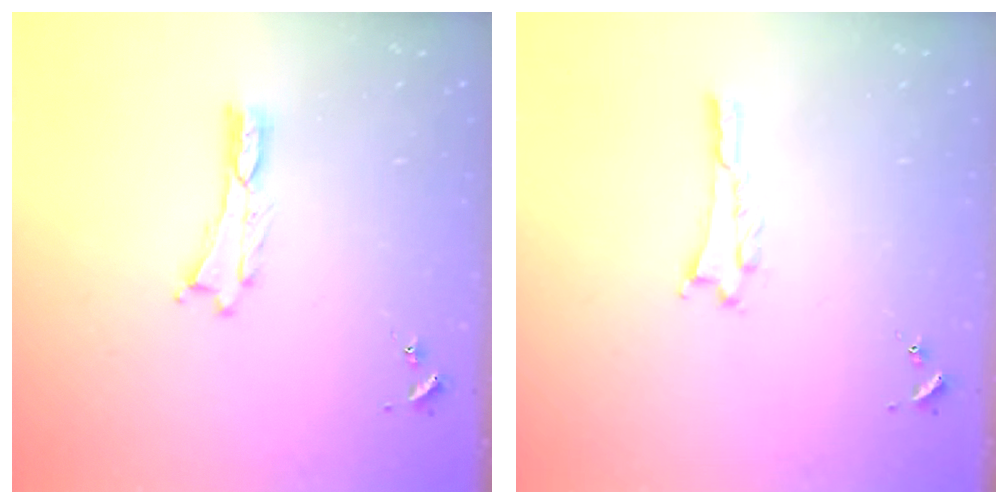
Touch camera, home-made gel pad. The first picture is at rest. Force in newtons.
{"total": 0.6, "press": 0.6, "slide": 0.1}